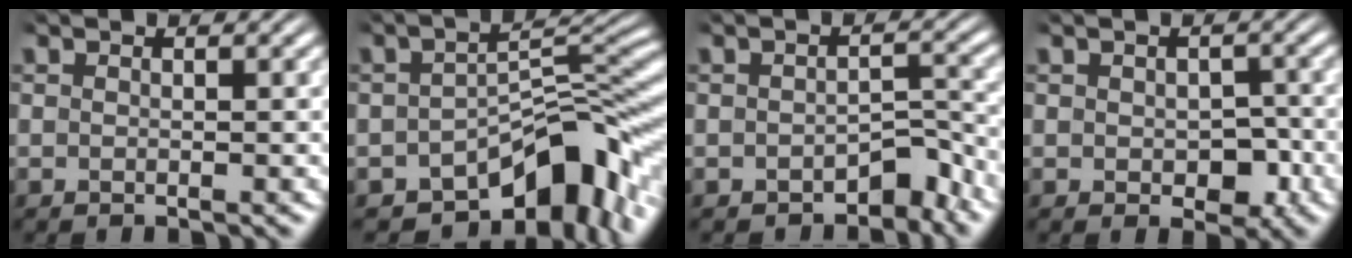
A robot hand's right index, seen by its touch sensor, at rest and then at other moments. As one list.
[{"total": 9.6, "force": [-6.0, 3.5, 6.7], "torque": [-0.081, -0.012, -0.080]}, {"total": 2.5, "force": [-2.1, 0.9, 1.1], "torque": [-0.009, -0.001, -0.031]}, {"total": 2.5, "force": [-0.8, 1.8, 1.6], "torque": [-0.019, -0.008, -0.007]}]